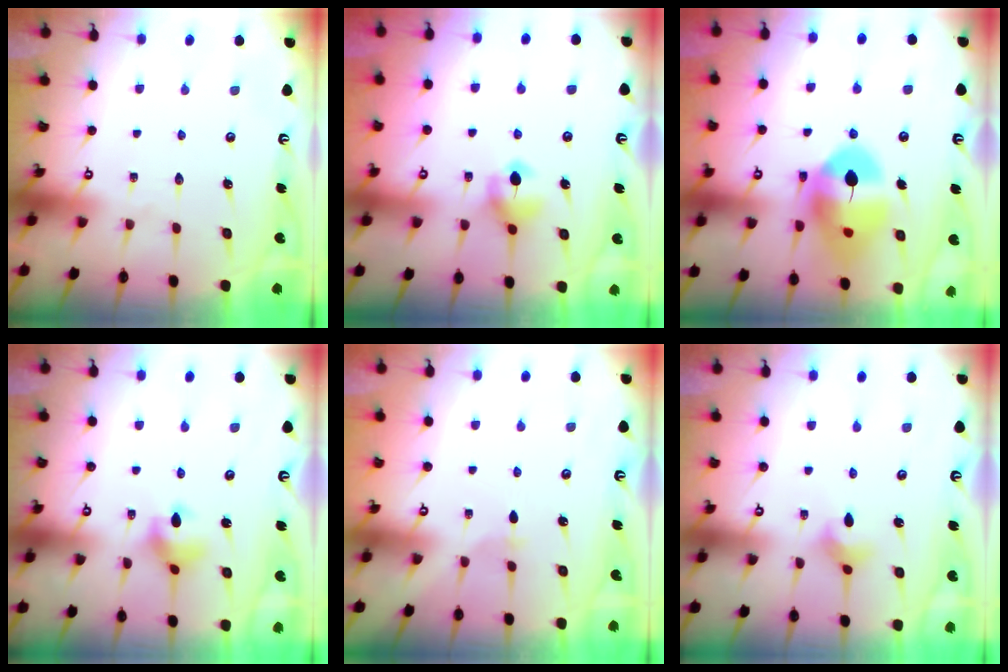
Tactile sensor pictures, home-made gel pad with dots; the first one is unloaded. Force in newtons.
{"total": 5.7, "press": 5.6, "slide": 0.6}
{"total": 15.0, "press": 14.9, "slide": 1.8}
{"total": 5.7, "press": 5.7, "slide": 0.1}
{"total": 2.2, "press": 2.1, "slide": 0.5}
{"total": 3.8, "press": 3.8, "slide": 0.1}